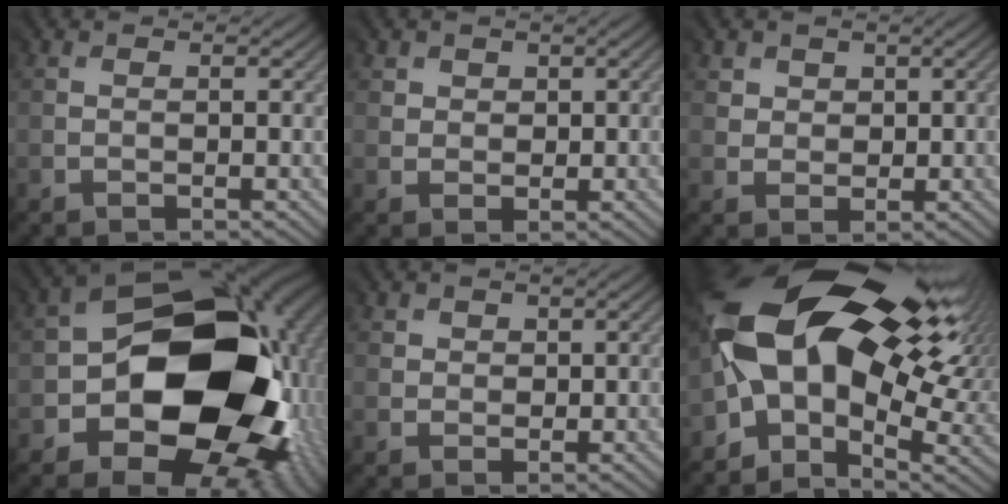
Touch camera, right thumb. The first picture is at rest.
{"total": 1.7, "force": [1.0, 1.4, 0.0], "torque": [-0.007, -0.003, 0.015]}
{"total": 2.6, "force": [1.5, 2.0, 0.1], "torque": [-0.017, -0.010, 0.032]}
{"total": 20.2, "force": [-3.4, 14.6, 13.5], "torque": [-0.193, -0.037, -0.046]}
{"total": 1.4, "force": [0.9, 1.1, -0.1], "torque": [-0.003, -0.002, 0.013]}
{"total": 17.3, "force": [2.7, 10.0, 13.8], "torque": [-0.277, -0.015, 0.059]}